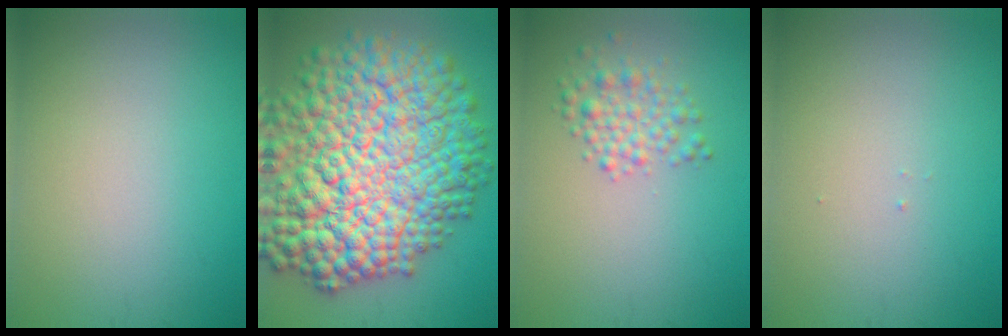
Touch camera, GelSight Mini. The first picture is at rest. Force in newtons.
{"total": 17.3, "press": 17.2, "slide": 0.4}
{"total": 2.6, "press": 2.6, "slide": 0.1}
{"total": 0.0}